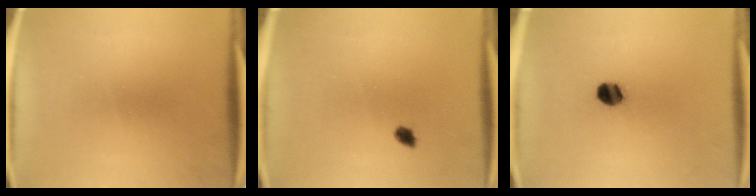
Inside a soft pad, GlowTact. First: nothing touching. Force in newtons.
{"total": 1.5}
{"total": 4.8}